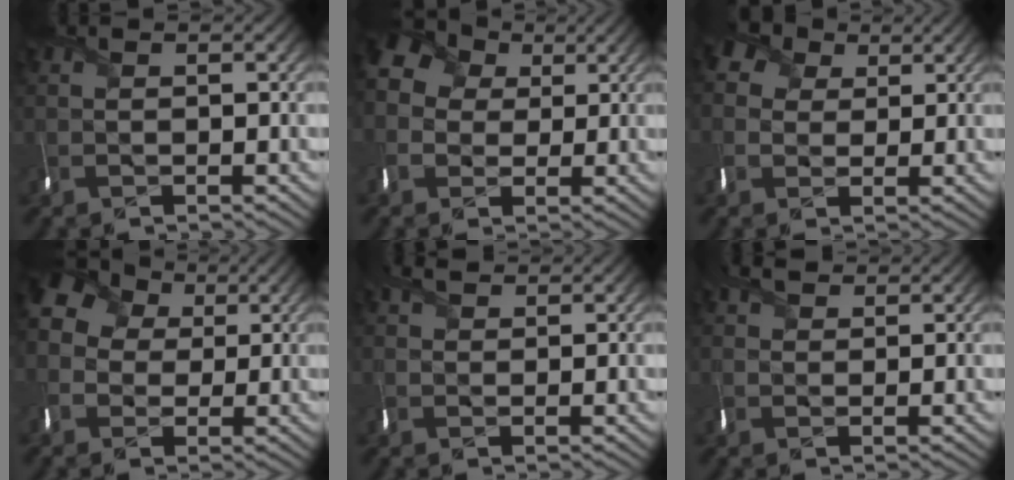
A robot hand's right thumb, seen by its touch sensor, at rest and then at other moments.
{"total": 7.1, "force": [1.5, 6.3, 3.0], "torque": [-0.100, 0.017, 0.014]}
{"total": 4.0, "force": [2.0, 3.4, 0.7], "torque": [-0.035, 0.010, 0.026]}
{"total": 8.4, "force": [1.8, 7.2, 3.9], "torque": [-0.124, 0.017, 0.012]}
{"total": 1.5, "force": [1.3, 0.2, -0.8], "torque": [0.003, 0.006, 0.022]}
{"total": 1.8, "force": [1.6, 0.6, -0.7], "torque": [0.002, 0.005, 0.026]}